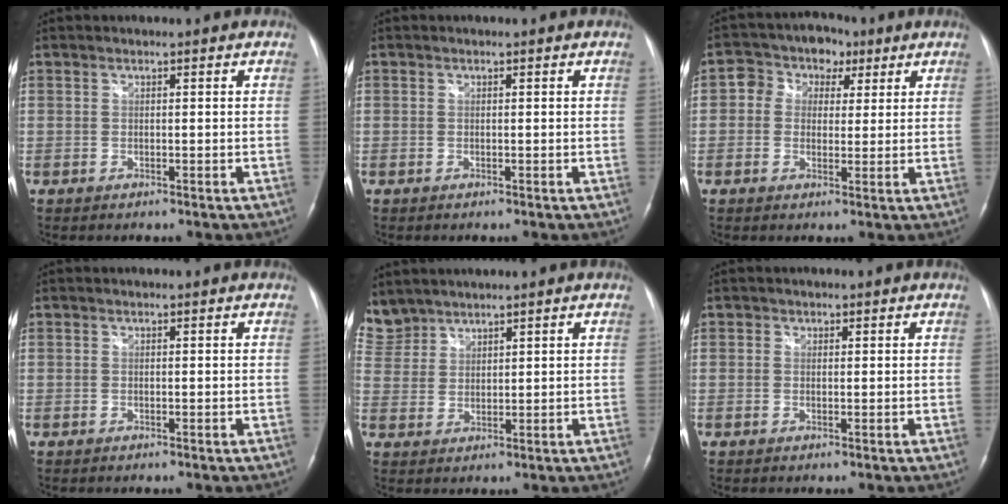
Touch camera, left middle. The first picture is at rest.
{"total": 0.0}
{"total": 6.5, "force": [2.3, 5.3, 3.1], "torque": [-0.048, 0.033, 0.037]}
{"total": 0.0}
{"total": 5.9, "force": [5.3, 2.4, -0.1], "torque": [-0.005, 0.012, 0.120]}
{"total": 0.7, "force": [0.3, 0.6, 0.2], "torque": [0.000, -0.002, 0.003]}